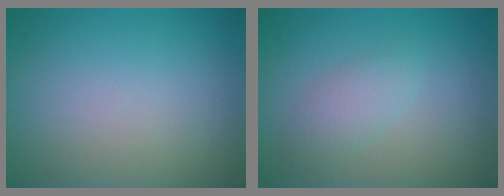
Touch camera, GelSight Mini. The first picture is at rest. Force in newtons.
{"total": 2.1, "press": 2.1, "slide": 0.0}